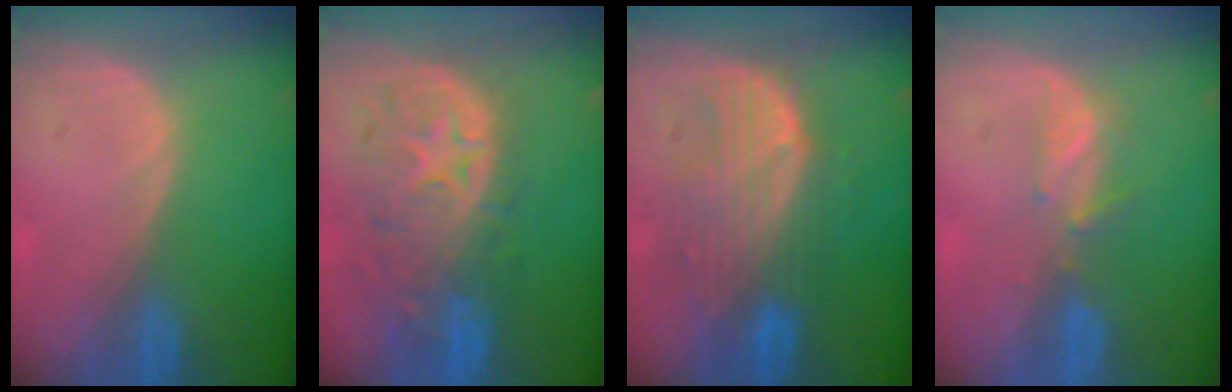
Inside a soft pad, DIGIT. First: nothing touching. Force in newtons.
{"total": 11.2, "press": 9.7, "slide": 5.5}
{"total": 8.9, "press": 8.3, "slide": 3.2}
{"total": 2.7, "press": 2.6, "slide": 0.8}